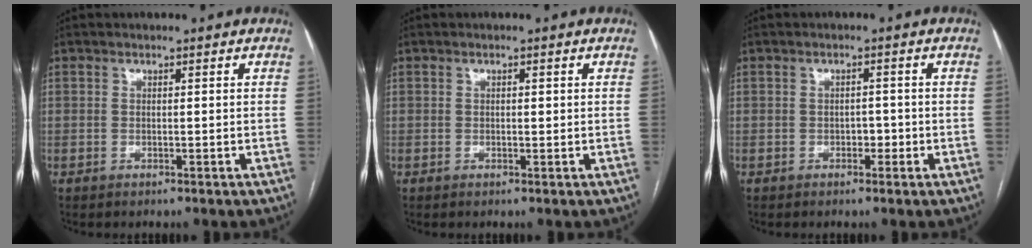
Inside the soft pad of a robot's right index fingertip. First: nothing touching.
{"total": 0.7, "force": [0.1, 0.3, 0.6], "torque": [-0.011, 0.000, 0.002]}
{"total": 1.6, "force": [-0.6, 1.1, 1.1], "torque": [-0.013, 0.005, -0.008]}